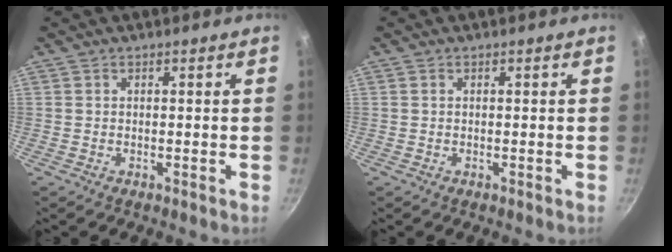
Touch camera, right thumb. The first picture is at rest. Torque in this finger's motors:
{"motor_torque": [0.23, 0.02, 0.00, 0.58, -0.02]}